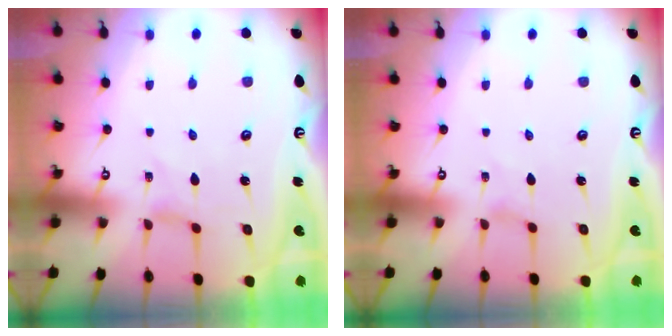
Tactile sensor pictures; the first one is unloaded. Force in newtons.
{"total": 0.0}